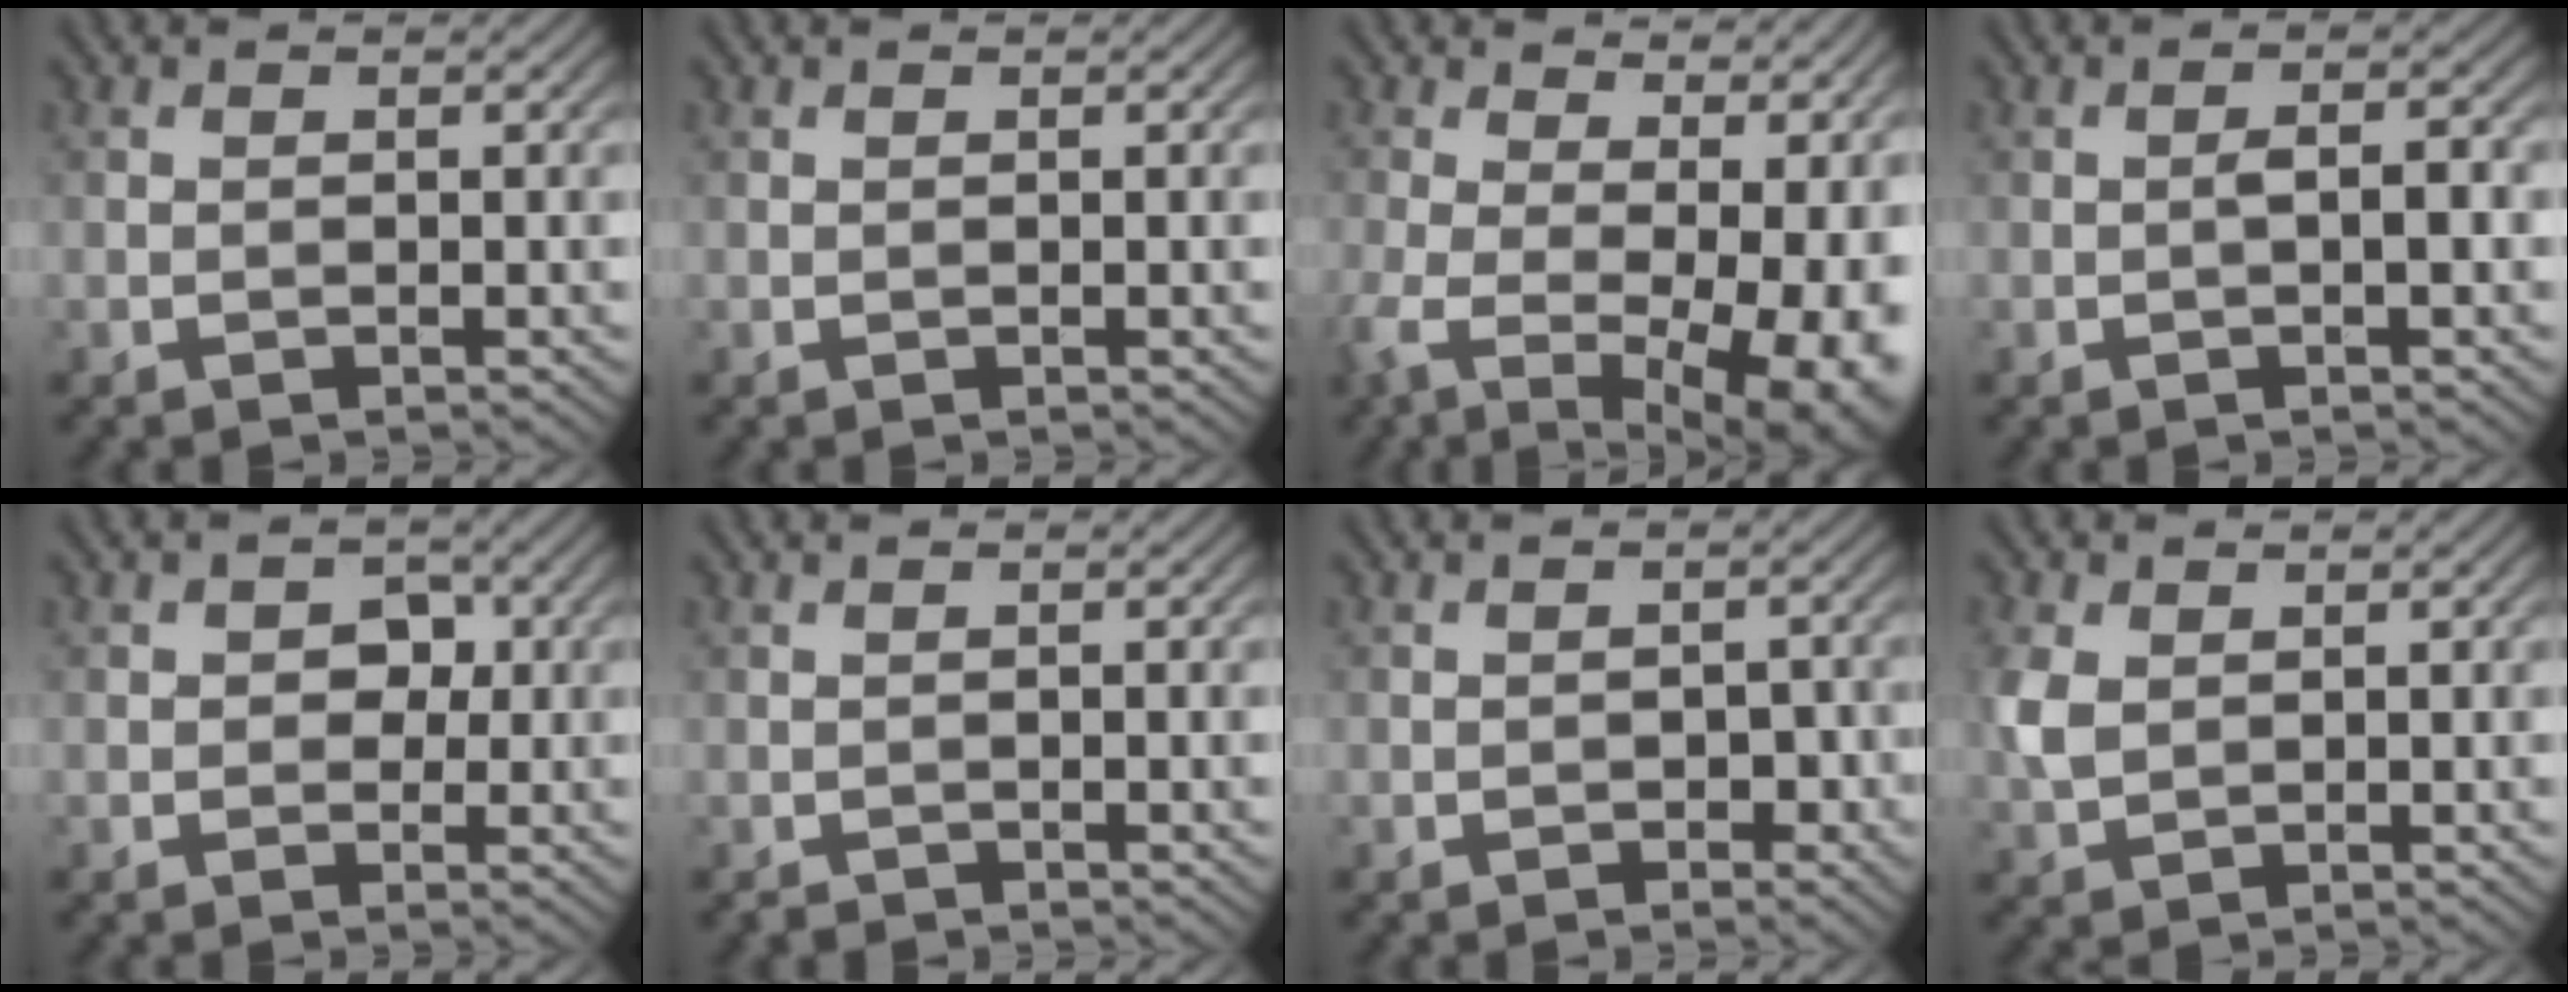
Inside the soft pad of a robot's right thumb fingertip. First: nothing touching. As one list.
[{"total": 0.0}, {"total": 15.9, "force": [-0.4, 8.4, 13.5], "torque": [-0.221, -0.041, 0.035]}, {"total": 2.0, "force": [-0.4, 0.5, 1.8], "torque": [-0.033, 0.005, -0.011]}, {"total": 2.6, "force": [0.1, 2.3, 1.3], "torque": [-0.018, 0.002, -0.007]}, {"total": 0.6, "force": [-0.6, 0.1, 0.0], "torque": [-0.003, -0.001, -0.011]}, {"total": 2.0, "force": [-0.9, 1.3, 1.2], "torque": [-0.018, -0.002, -0.012]}, {"total": 3.5, "force": [0.8, 2.4, 2.4], "torque": [-0.072, 0.003, 0.016]}]